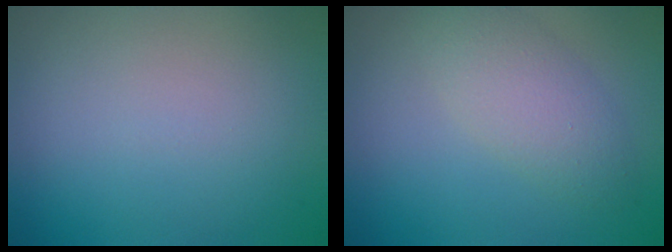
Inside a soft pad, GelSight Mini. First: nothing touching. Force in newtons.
{"total": 3.5, "press": 3.5, "slide": 0.1}